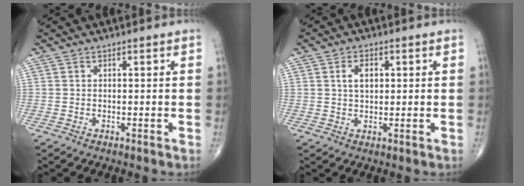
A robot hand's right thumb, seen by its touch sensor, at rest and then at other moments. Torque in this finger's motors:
{"motor_torque": [0.32, 1.53, 0.55, 0.11, 0.15]}